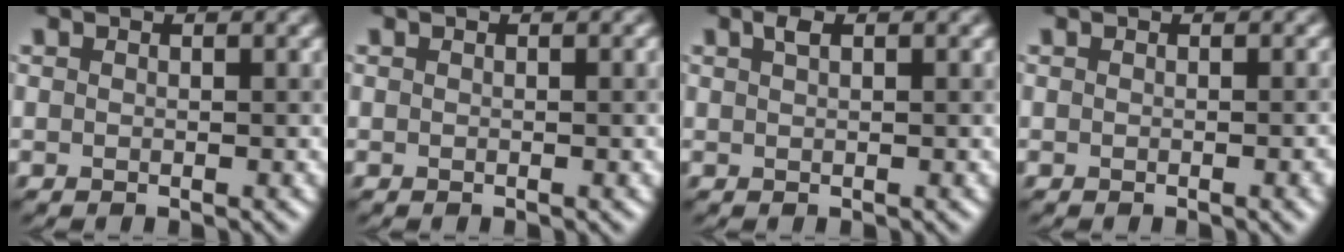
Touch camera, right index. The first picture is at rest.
{"total": 0.9, "force": [0.0, 0.2, 0.9], "torque": [-0.008, 0.003, -0.001]}
{"total": 1.0, "force": [0.6, 0.3, 0.8], "torque": [-0.016, 0.004, 0.011]}
{"total": 1.5, "force": [-0.3, 0.4, 1.5], "torque": [-0.014, -0.001, -0.004]}